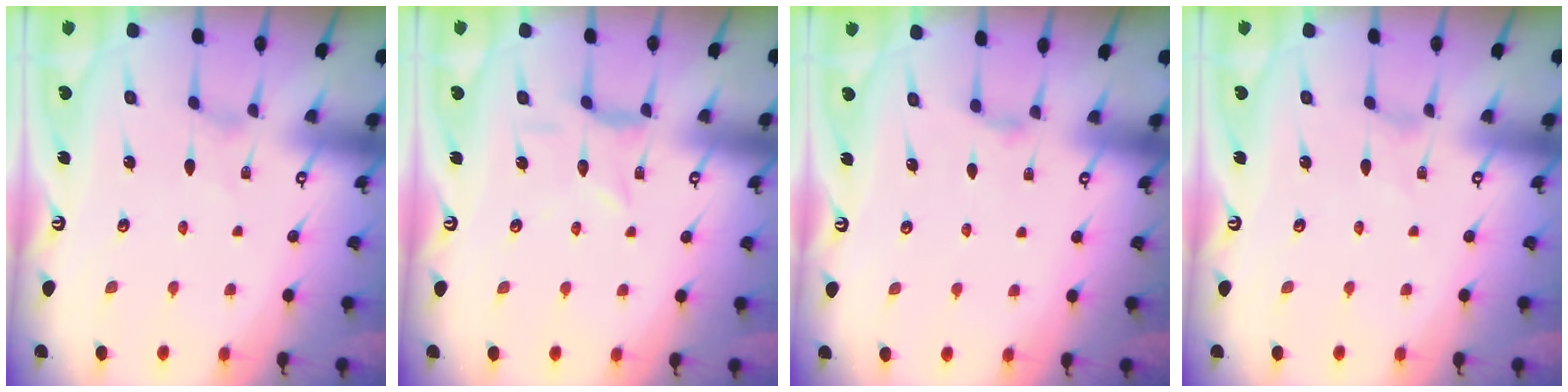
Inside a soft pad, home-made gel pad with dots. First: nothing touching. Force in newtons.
{"total": 2.4, "press": 2.4, "slide": 0.1}
{"total": 2.3, "press": 2.3, "slide": 0.4}
{"total": 0.0}